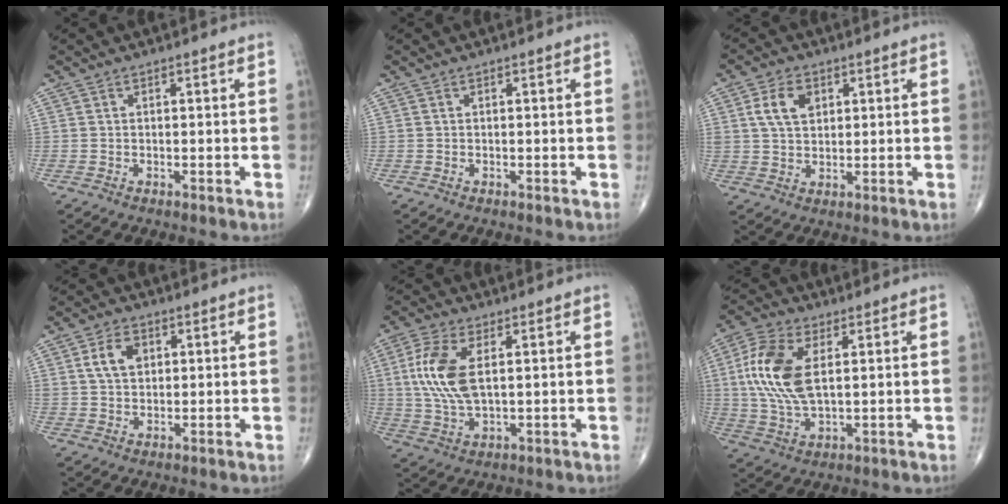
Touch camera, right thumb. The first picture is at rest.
{"total": 0.0}
{"total": 6.6, "force": [2.3, 4.4, 4.4], "torque": [-0.071, -0.005, 0.043]}
{"total": 5.8, "force": [1.8, 3.9, 3.9], "torque": [-0.061, -0.001, 0.033]}
{"total": 11.1, "force": [2.1, 5.3, 9.5], "torque": [-0.213, -0.003, 0.046]}
{"total": 13.7, "force": [2.7, 6.9, 11.5], "torque": [-0.250, -0.001, 0.053]}